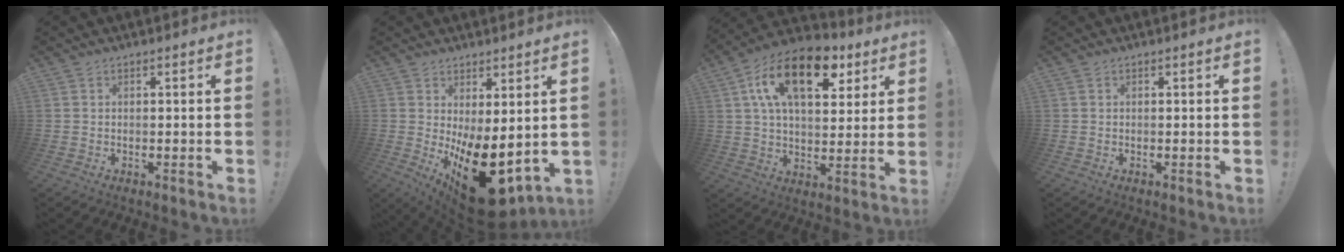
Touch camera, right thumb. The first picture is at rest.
{"total": 17.3, "force": [-4.6, 7.7, 14.8], "torque": [-0.184, 0.012, -0.053]}
{"total": 19.3, "force": [8.4, 10.1, 14.2], "torque": [-0.221, -0.024, 0.146]}
{"total": 0.0}